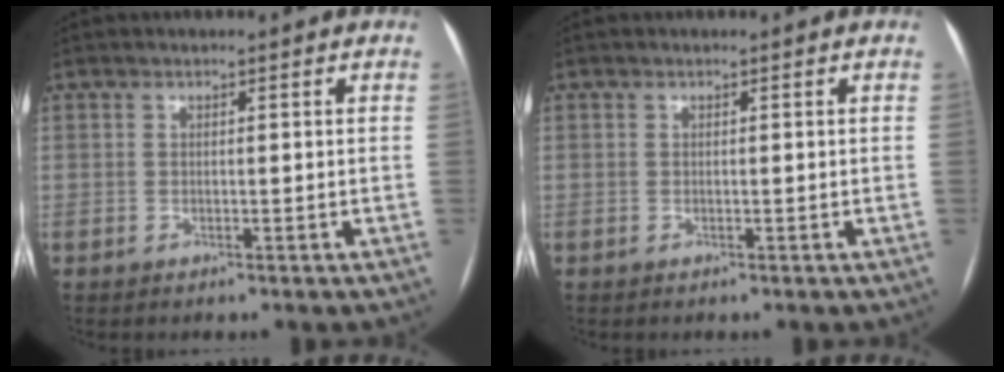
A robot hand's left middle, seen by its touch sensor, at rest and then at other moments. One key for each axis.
{"total": 0.0}